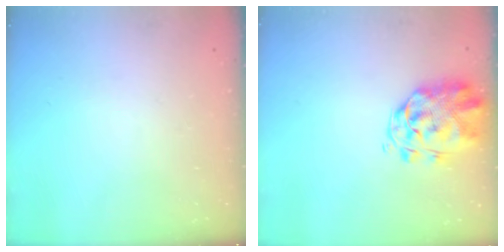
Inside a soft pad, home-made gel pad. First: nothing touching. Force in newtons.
{"total": 3.3, "press": 3.2, "slide": 0.9}